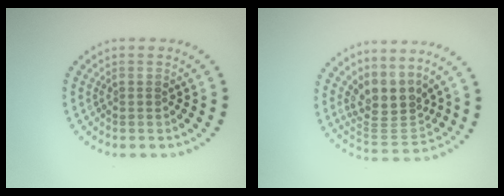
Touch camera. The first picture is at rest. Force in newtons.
{"total": 3.8, "press": 3.0, "slide": 2.4}